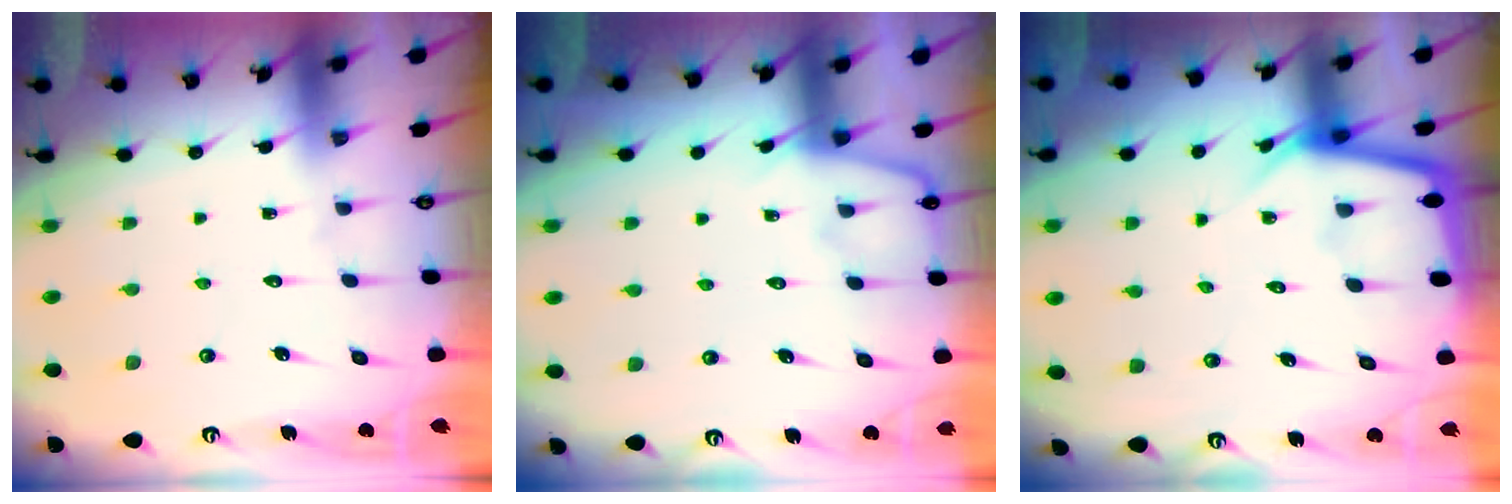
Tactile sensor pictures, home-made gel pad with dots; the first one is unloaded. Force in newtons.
{"total": 4.3, "press": 4.2, "slide": 0.5}
{"total": 4.9, "press": 4.9, "slide": 0.5}